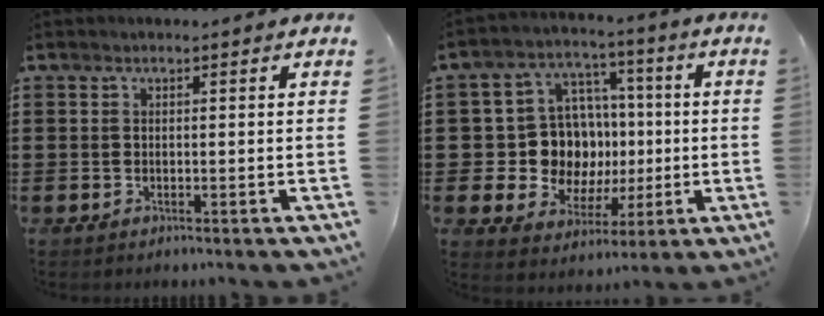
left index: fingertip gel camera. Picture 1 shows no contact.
{"total": 11.6, "force": [0.7, 10.6, 4.5], "torque": [-0.115, 0.007, 0.026]}